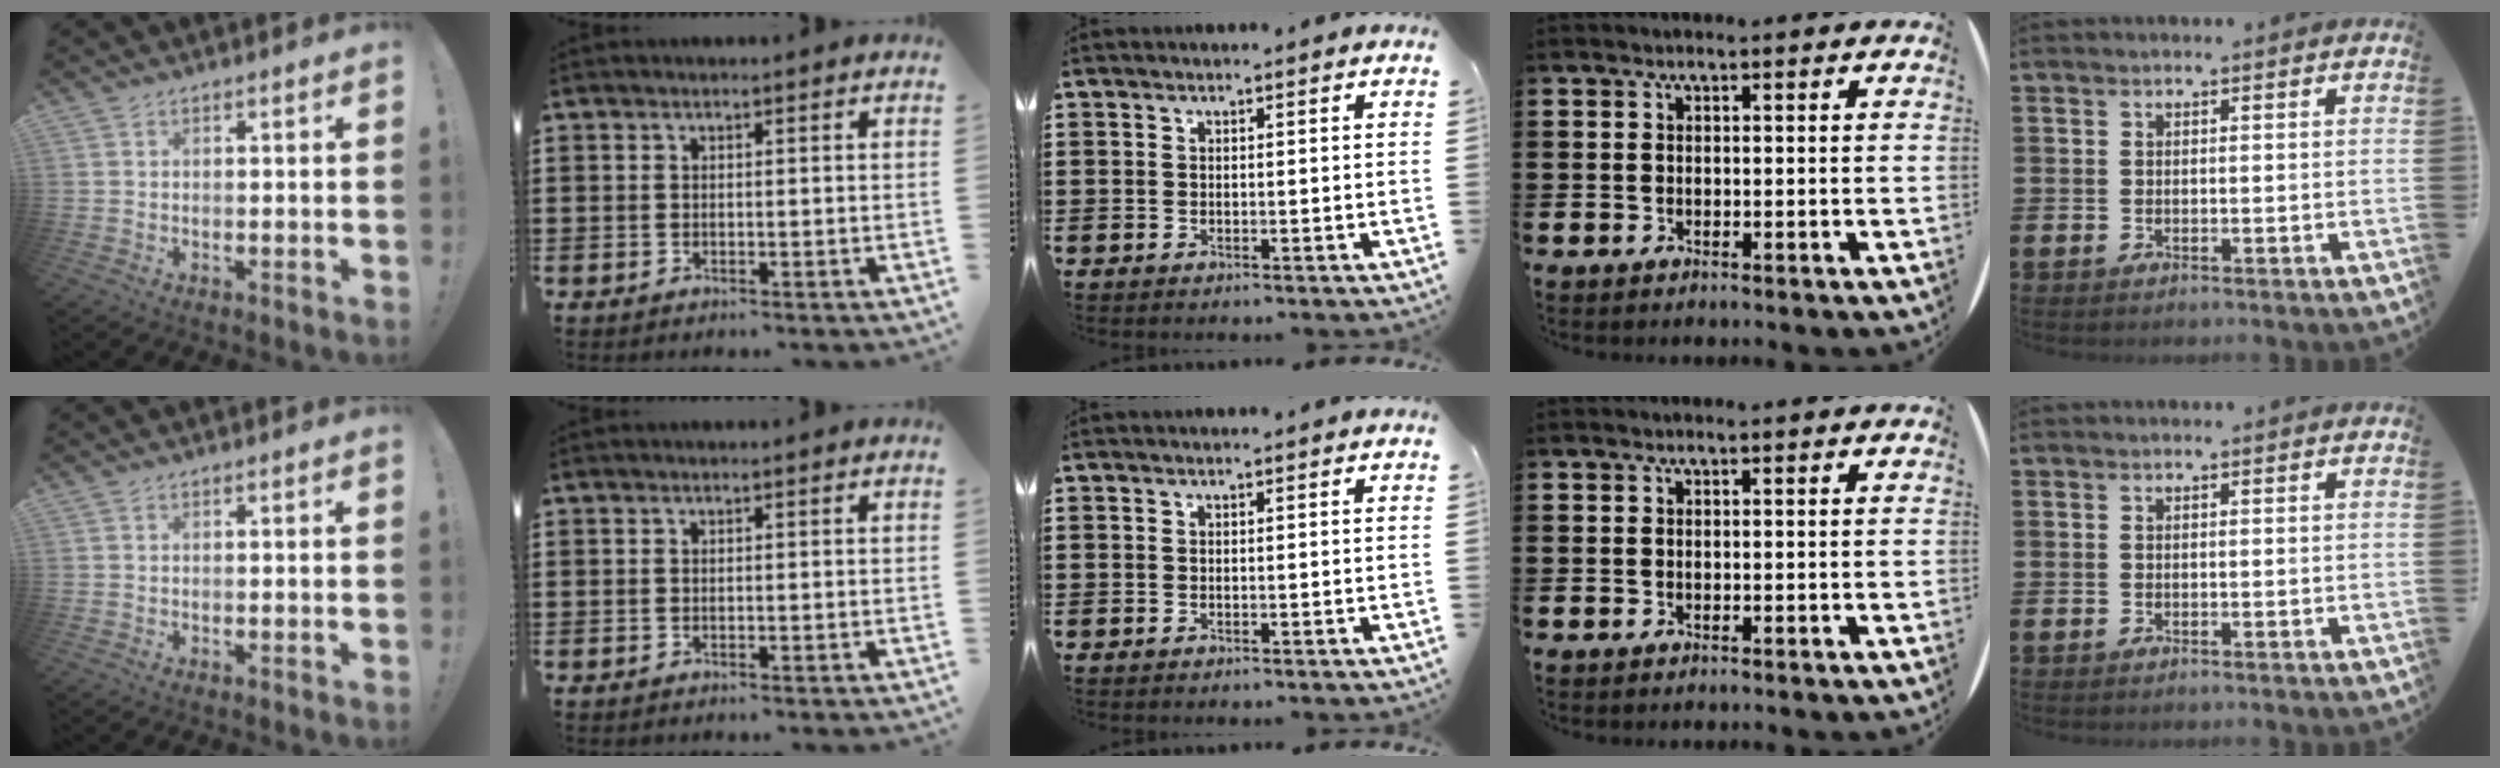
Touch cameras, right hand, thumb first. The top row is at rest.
{}